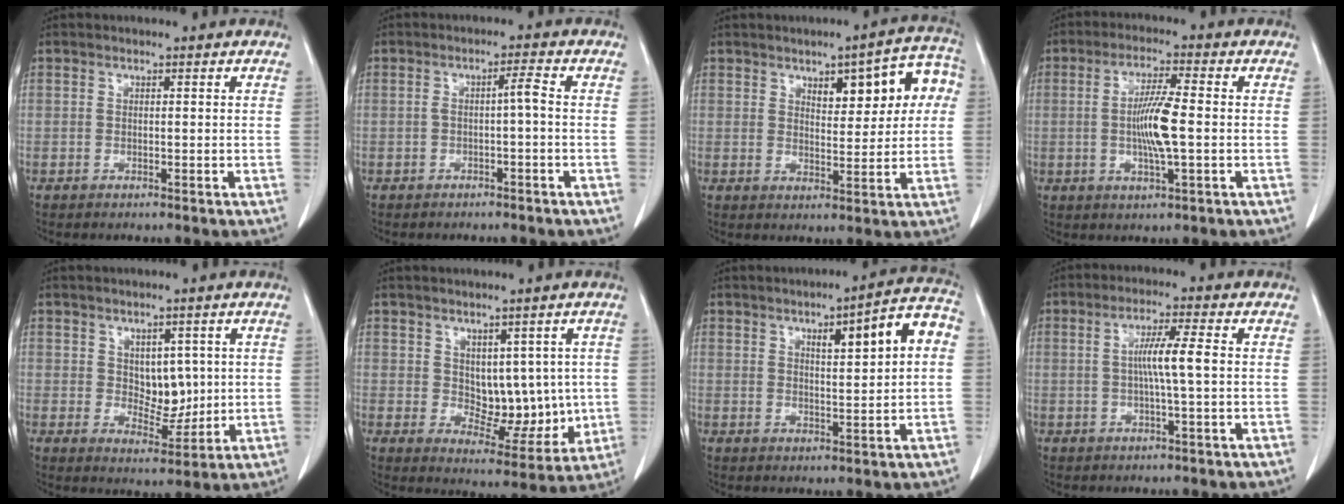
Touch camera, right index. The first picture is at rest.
{"total": 2.3, "force": [-0.4, 0.0, 2.2], "torque": [-0.036, 0.006, -0.008]}
{"total": 10.2, "force": [3.2, 4.0, 8.8], "torque": [-0.100, 0.031, 0.044]}
{"total": 7.5, "force": [-0.6, 0.5, 7.5], "torque": [-0.145, -0.005, -0.013]}
{"total": 5.5, "force": [1.1, 3.4, 4.1], "torque": [-0.058, -0.002, 0.030]}
{"total": 8.5, "force": [1.0, 5.2, 6.6], "torque": [-0.077, -0.001, 0.034]}
{"total": 9.3, "force": [2.2, 1.3, 8.9], "torque": [-0.121, 0.025, 0.031]}
{"total": 5.4, "force": [0.1, -0.3, 5.4], "torque": [-0.098, 0.003, 0.002]}